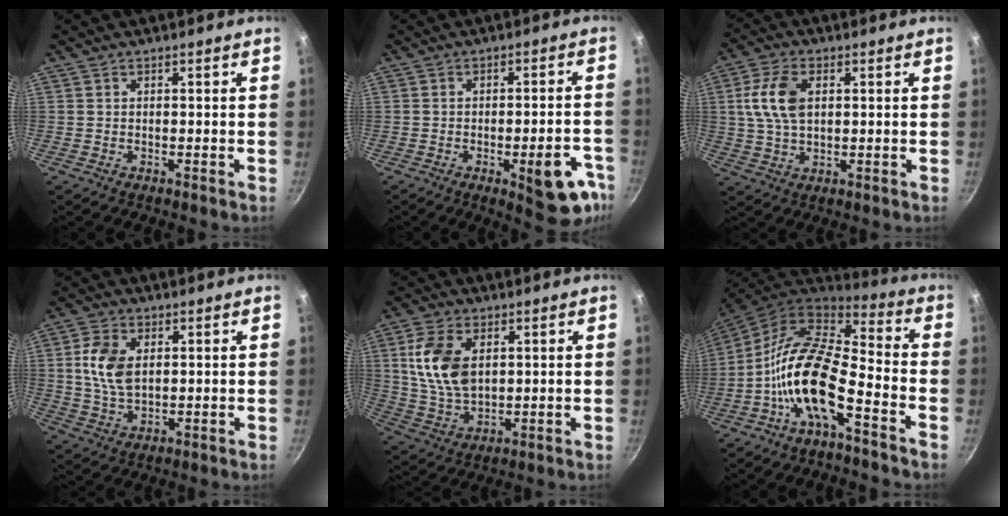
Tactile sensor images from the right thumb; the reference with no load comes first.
{"total": 12.6, "force": [-5.2, 4.5, 10.5], "torque": [-0.084, 0.026, -0.061]}
{"total": 9.3, "force": [2.0, 5.3, 7.3], "torque": [-0.139, 0.007, 0.036]}
{"total": 8.5, "force": [1.8, 5.2, 6.5], "torque": [-0.118, -0.003, 0.035]}
{"total": 12.0, "force": [3.0, 7.3, 9.0], "torque": [-0.165, -0.017, 0.064]}
{"total": 16.8, "force": [-6.4, 7.0, 13.9], "torque": [-0.254, 0.058, -0.137]}